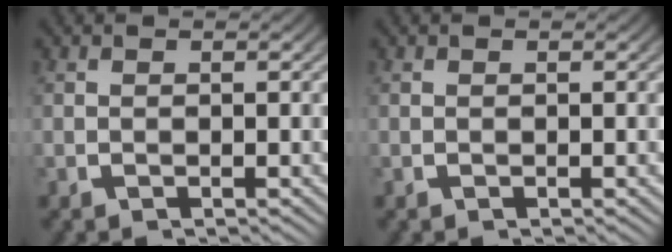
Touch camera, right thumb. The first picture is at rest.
{"total": 0.0}